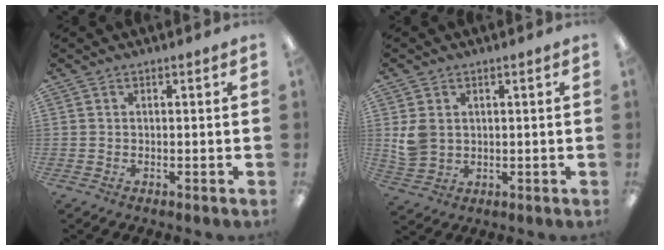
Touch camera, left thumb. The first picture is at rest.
{"total": 5.2, "force": [1.5, 4.2, 2.7], "torque": [-0.054, 0.004, 0.032]}